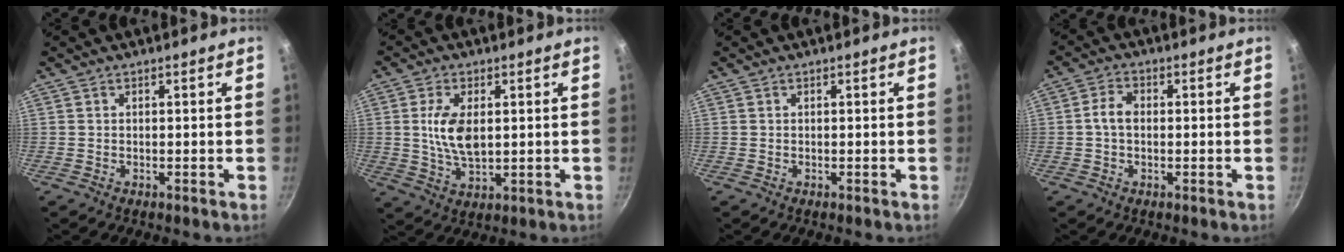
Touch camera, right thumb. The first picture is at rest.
{"total": 8.4, "force": [1.1, 4.5, 7.0], "torque": [-0.131, -0.008, 0.024]}
{"total": 0.0}
{"total": 3.8, "force": [-0.1, 2.7, 2.7], "torque": [-0.048, 0.014, -0.009]}